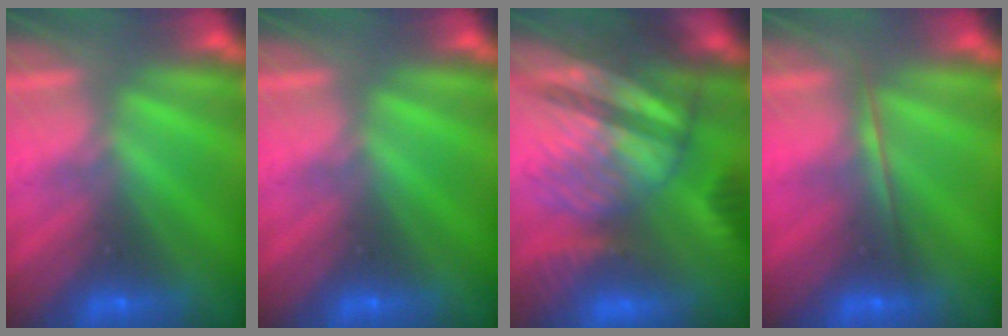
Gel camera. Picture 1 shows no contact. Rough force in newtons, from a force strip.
{"total": 0.0}
{"total": 6.1}
{"total": 1.7}